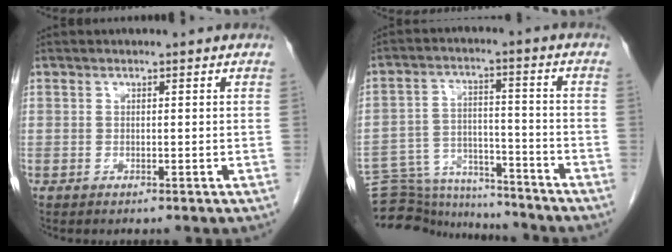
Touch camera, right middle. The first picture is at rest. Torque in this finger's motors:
{"motor_torque": [-0.07, -0.06, 0.02, -0.05]}